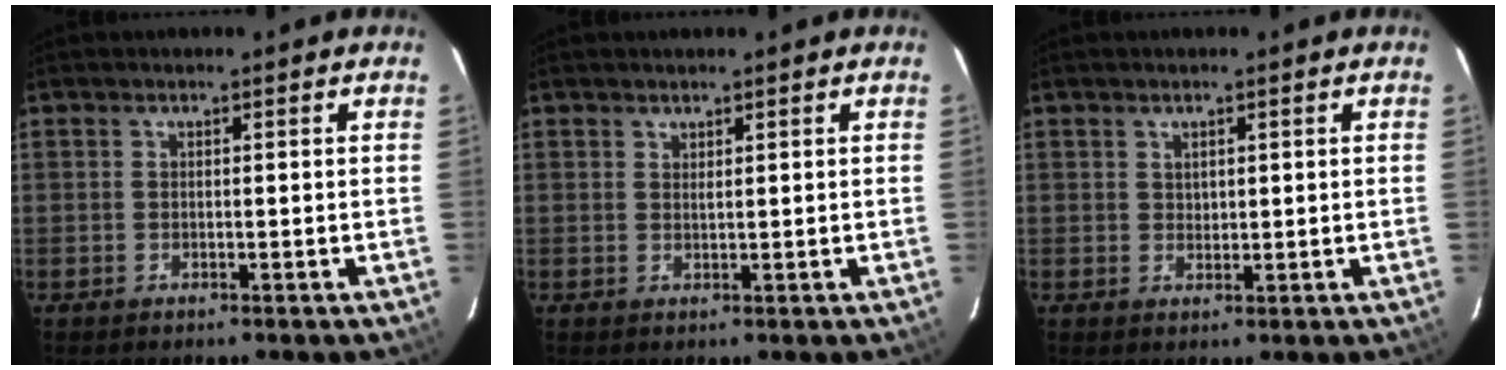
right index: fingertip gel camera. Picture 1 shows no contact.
{"total": 0.8, "force": [0.7, 0.2, 0.2], "torque": [-0.003, 0.000, 0.014]}
{"total": 1.4, "force": [0.9, 1.1, 0.4], "torque": [-0.002, 0.004, 0.016]}